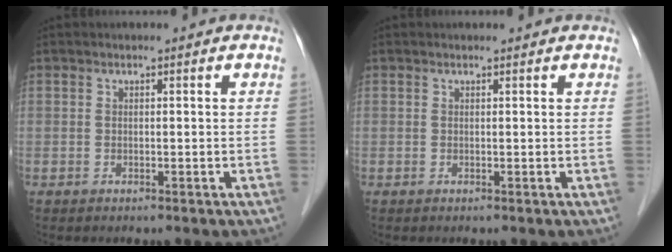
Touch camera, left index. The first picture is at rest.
{"total": 0.8, "force": [0.8, 0.1, 0.2], "torque": [-0.008, 0.005, 0.009]}